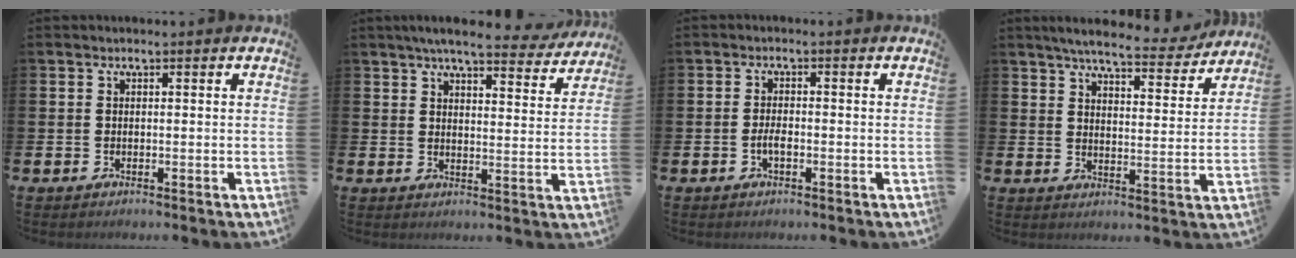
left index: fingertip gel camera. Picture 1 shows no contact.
{"total": 6.1, "force": [5.6, 0.8, 2.3], "torque": [-0.047, -0.030, 0.093]}
{"total": 1.8, "force": [-0.6, 0.7, 1.6], "torque": [-0.029, 0.001, -0.013]}
{"total": 6.6, "force": [6.1, 1.0, 2.2], "torque": [-0.048, -0.039, 0.102]}